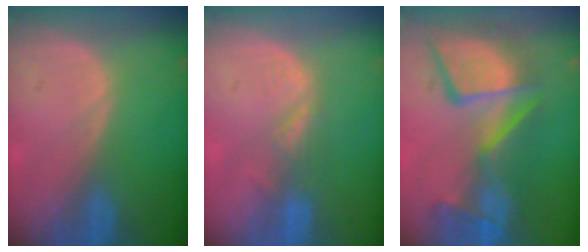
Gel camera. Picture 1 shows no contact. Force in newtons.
{"total": 3.2, "press": 2.6, "slide": 1.9}
{"total": 13.0, "press": 11.4, "slide": 6.3}